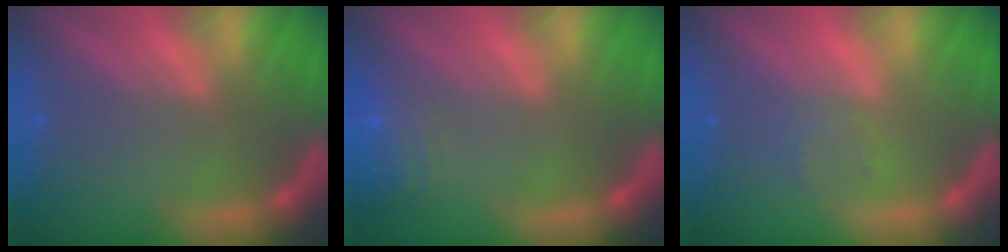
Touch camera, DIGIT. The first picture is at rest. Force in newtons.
{"total": 5.6}
{"total": 1.5}